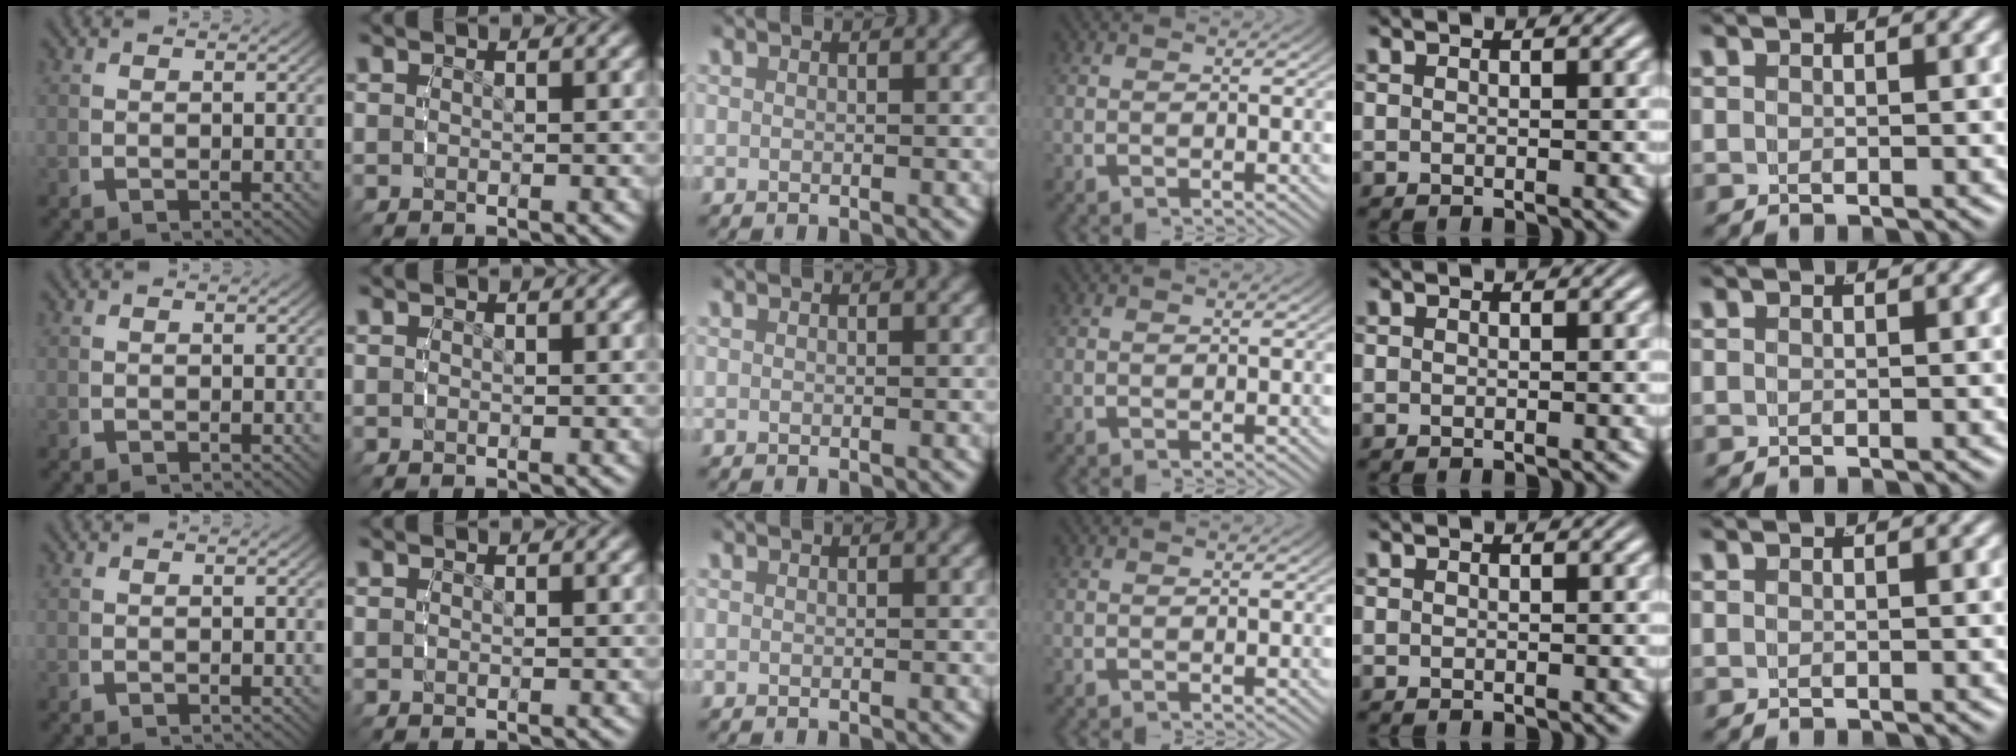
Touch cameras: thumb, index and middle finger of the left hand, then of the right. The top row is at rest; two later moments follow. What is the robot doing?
{"motion": "reach", "object": "measuring cup"}